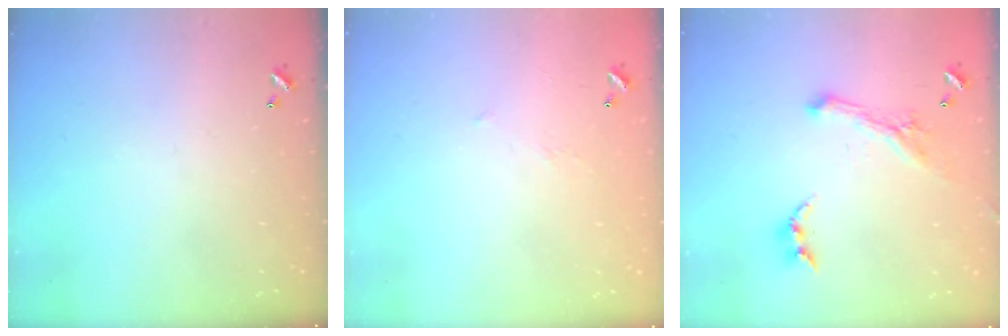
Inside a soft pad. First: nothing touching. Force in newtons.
{"total": 5.7, "press": 5.6, "slide": 0.9}
{"total": 1.8, "press": 1.7, "slide": 0.4}